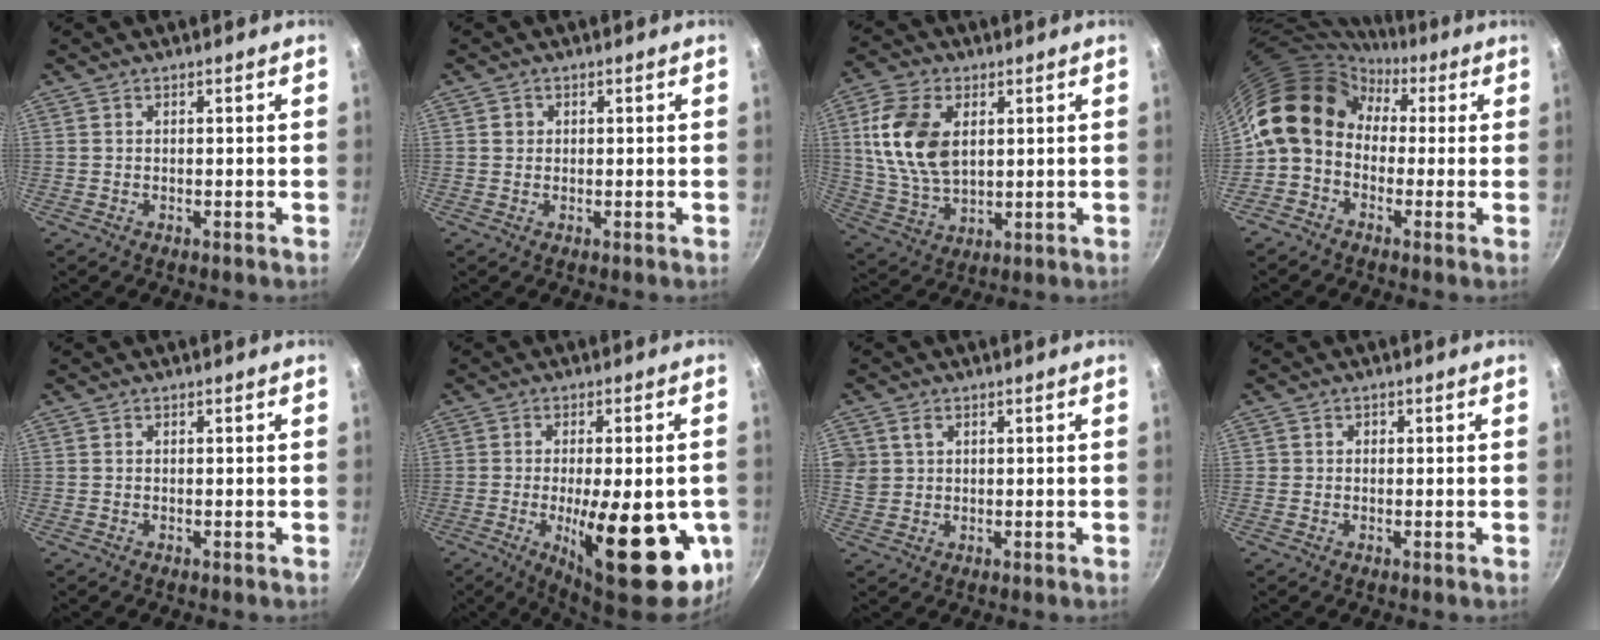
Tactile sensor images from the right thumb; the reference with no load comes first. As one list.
[{"total": 1.3, "force": [0.2, 1.2, 0.3], "torque": [-0.001, 0.002, 0.002]}, {"total": 14.3, "force": [3.3, 8.9, 10.7], "torque": [-0.195, -0.011, 0.070]}, {"total": 12.5, "force": [1.4, 9.9, 7.5], "torque": [-0.102, 0.030, -0.002]}, {"total": 0.0}, {"total": 23.4, "force": [-6.1, 8.1, 21.1], "torque": [-0.261, -0.011, -0.071]}, {"total": 3.6, "force": [1.4, 3.1, 1.3], "torque": [-0.012, 0.000, 0.031]}, {"total": 1.0, "force": [0.0, 1.0, 0.2], "torque": [0.006, 0.001, -0.003]}]